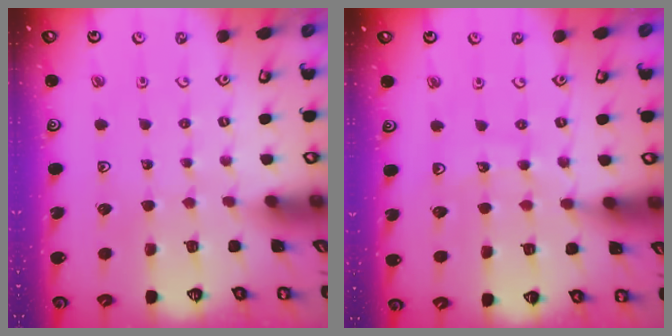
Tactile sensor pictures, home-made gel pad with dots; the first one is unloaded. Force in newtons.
{"total": 10.8, "press": 10.5, "slide": 2.3}